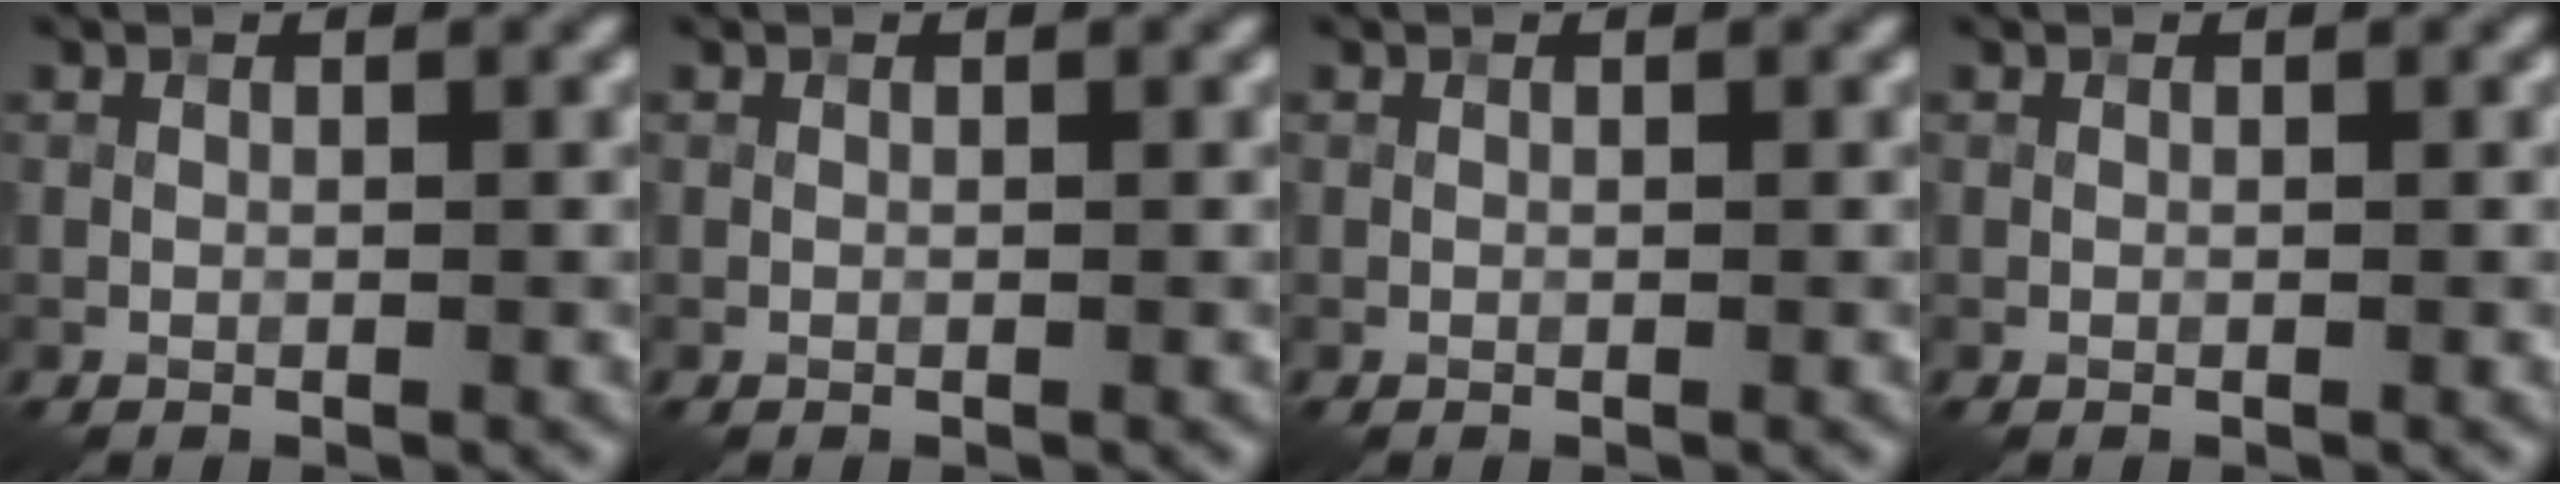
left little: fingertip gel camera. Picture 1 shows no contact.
{"total": 0.0}
{"total": 0.0}
{"total": 0.0}